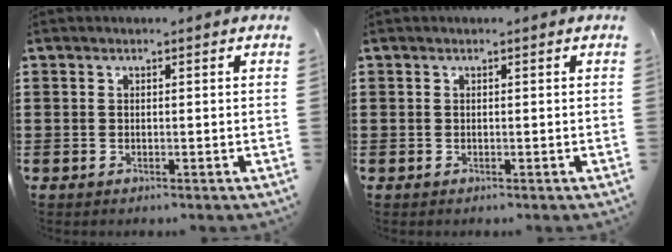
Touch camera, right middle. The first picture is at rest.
{"total": 0.0}